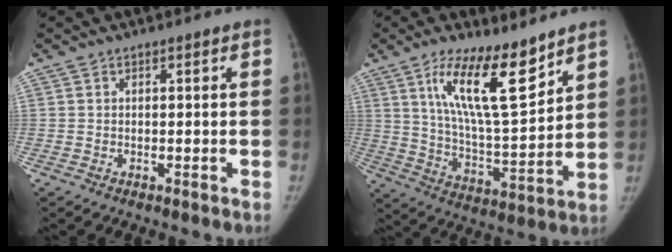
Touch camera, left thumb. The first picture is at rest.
{"total": 15.9, "force": [9.8, 4.3, 11.8], "torque": [-0.182, -0.066, 0.185]}